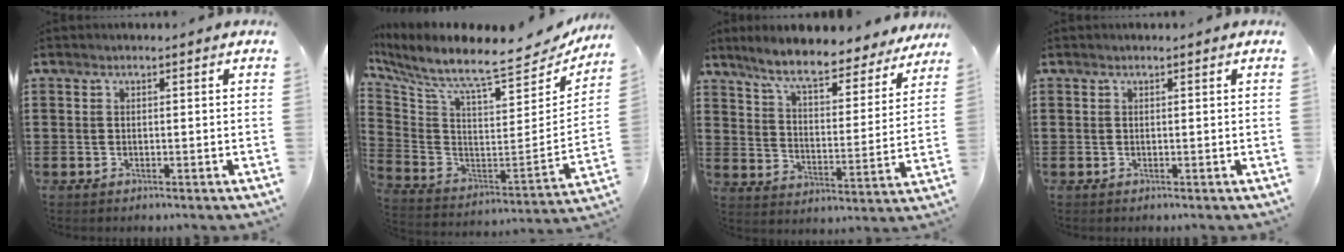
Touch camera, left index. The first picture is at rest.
{"total": 7.5, "force": [6.6, 0.3, 3.4], "torque": [-0.102, -0.073, 0.104]}
{"total": 7.9, "force": [6.9, 0.7, 3.9], "torque": [-0.102, -0.038, 0.116]}
{"total": 0.0}